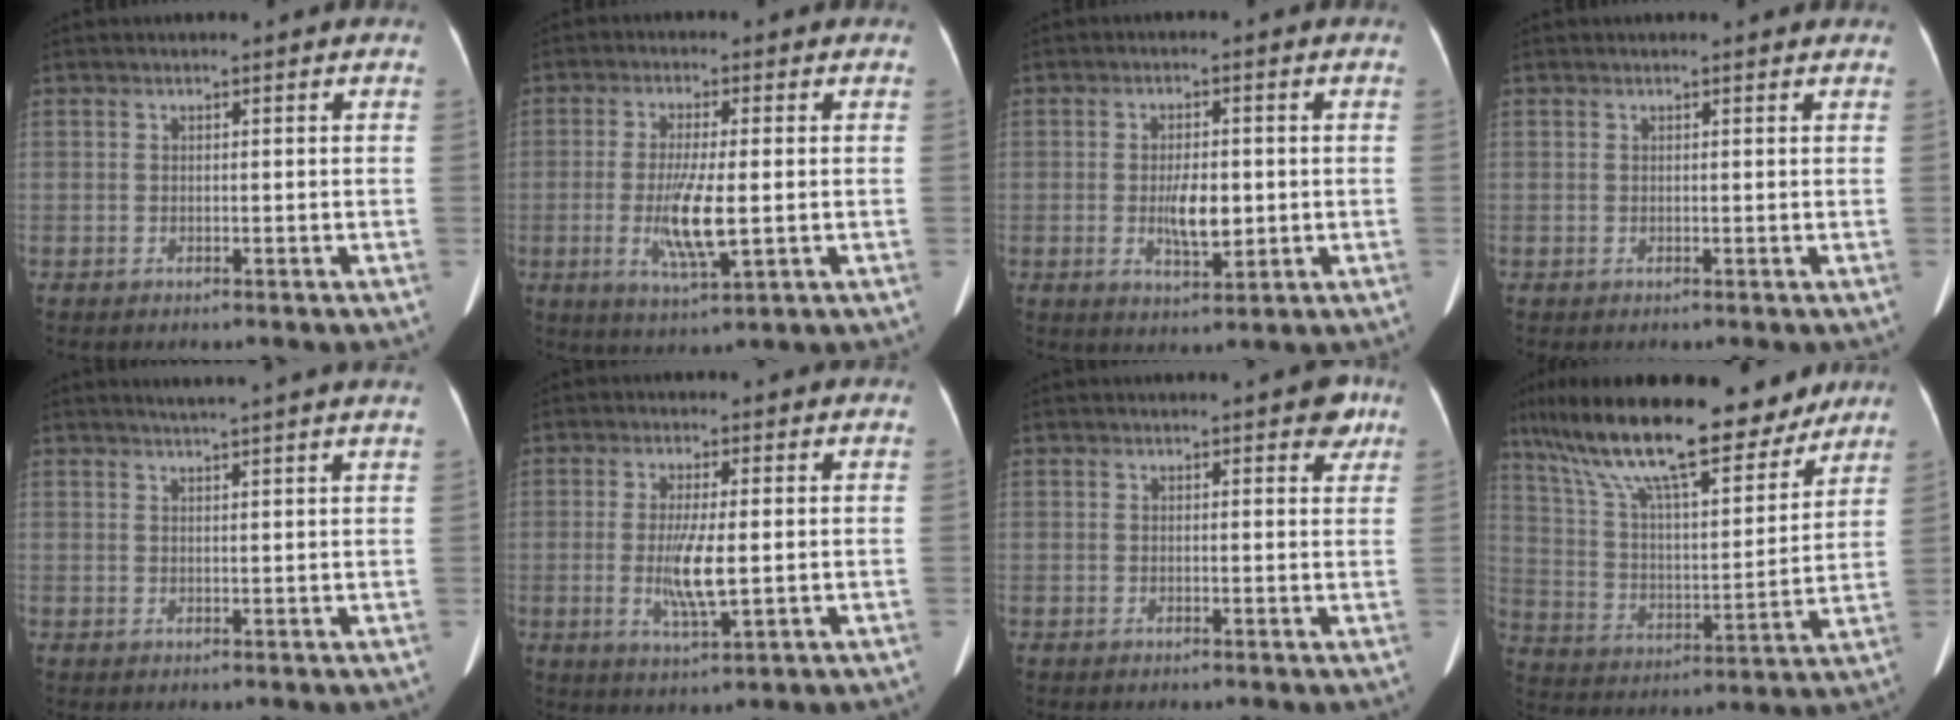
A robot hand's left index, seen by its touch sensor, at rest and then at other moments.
{"total": 7.5, "force": [-1.5, 1.1, 7.2], "torque": [-0.143, -0.036, -0.029]}
{"total": 5.0, "force": [-1.1, 1.9, 4.5], "torque": [-0.081, -0.024, -0.015]}
{"total": 2.7, "force": [2.5, 0.5, 0.7], "torque": [-0.007, -0.004, 0.018]}
{"total": 7.2, "force": [6.4, -1.0, 3.1], "torque": [-0.041, -0.002, 0.064]}
{"total": 6.0, "force": [-1.0, 0.8, 5.9], "torque": [-0.117, -0.031, -0.018]}
{"total": 3.7, "force": [2.3, 1.3, 2.5], "torque": [-0.014, -0.006, 0.020]}
{"total": 24.0, "force": [18.3, 6.2, 14.2], "torque": [-0.249, 0.011, 0.298]}